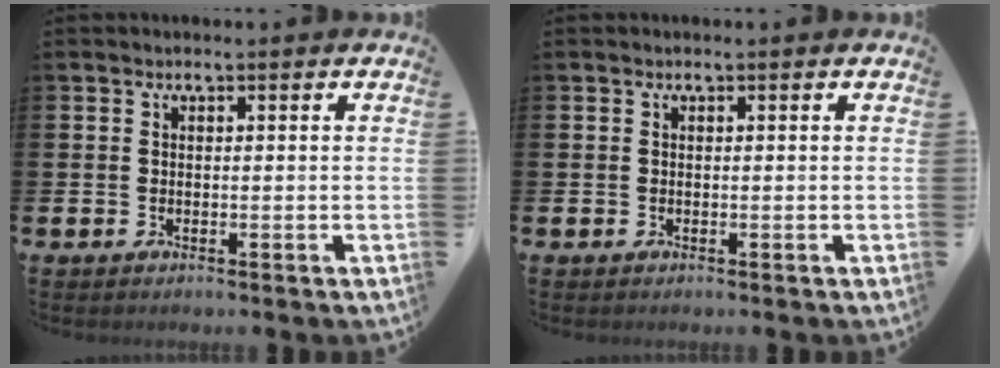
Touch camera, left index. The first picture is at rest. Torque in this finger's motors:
{"motor_torque": [-0.02, 0.02, -0.02, 0.00]}